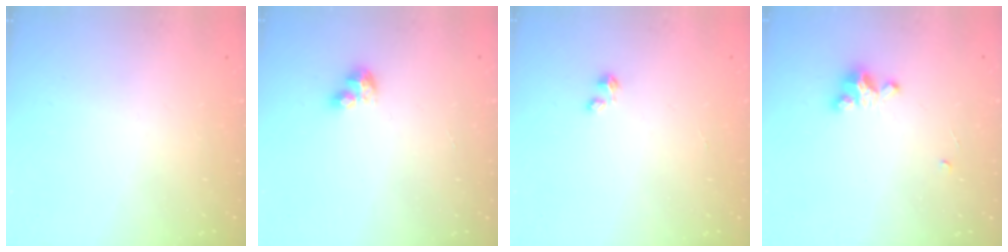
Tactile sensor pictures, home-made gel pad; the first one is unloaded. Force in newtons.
{"total": 4.5, "press": 4.5, "slide": 0.4}
{"total": 0.0}
{"total": 3.4, "press": 3.4, "slide": 0.4}